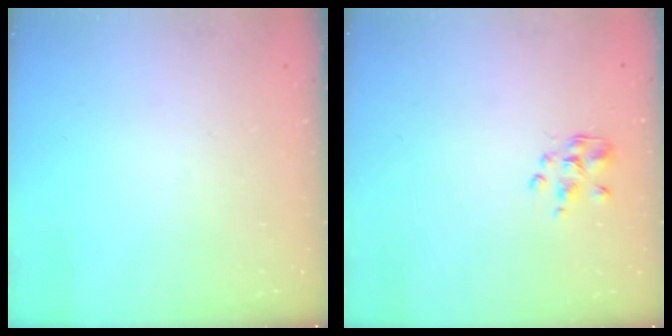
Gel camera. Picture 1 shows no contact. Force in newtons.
{"total": 2.3, "press": 2.1, "slide": 0.8}